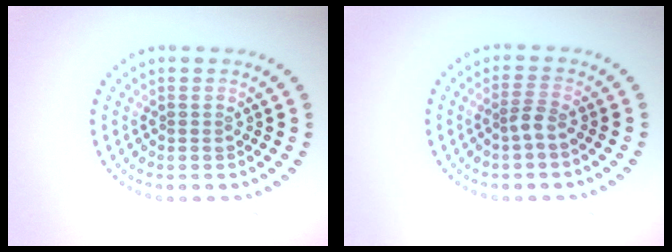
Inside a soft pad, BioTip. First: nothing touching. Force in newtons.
{"total": 1.5, "press": 1.0, "slide": 1.0}